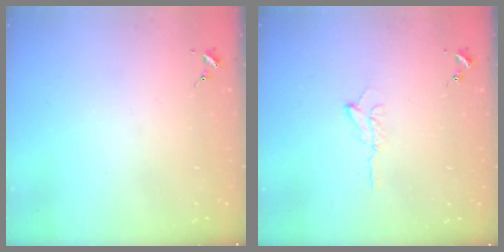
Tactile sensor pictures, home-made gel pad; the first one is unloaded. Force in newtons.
{"total": 4.9, "press": 4.9, "slide": 0.6}